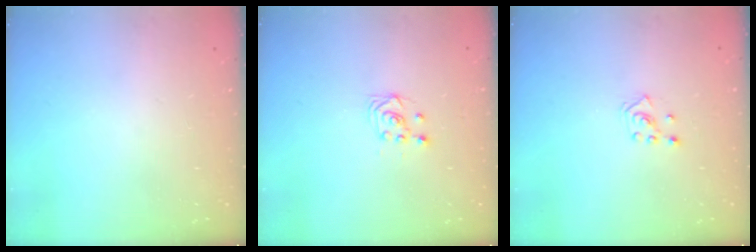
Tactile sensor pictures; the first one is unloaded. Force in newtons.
{"total": 2.5, "press": 2.2, "slide": 1.2}
{"total": 2.8, "press": 2.7, "slide": 0.7}